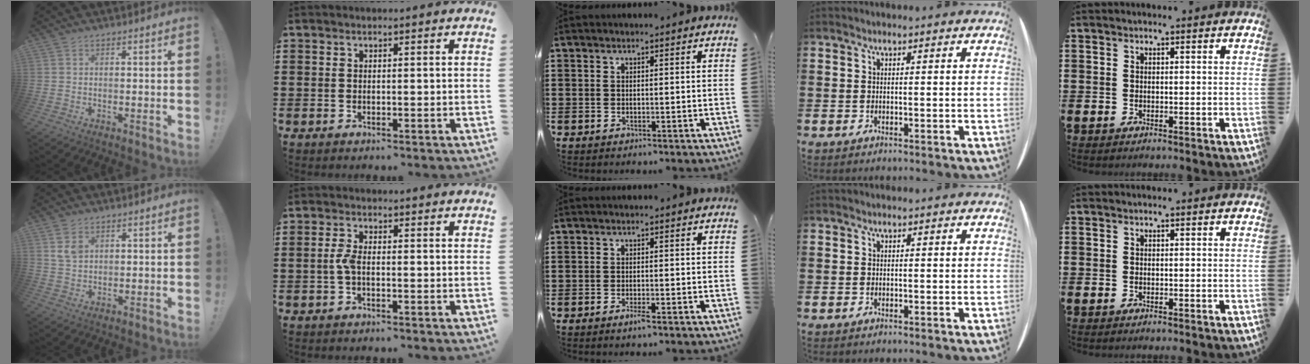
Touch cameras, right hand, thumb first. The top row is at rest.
{"thumb": {"total": 4.4, "force": [2.2, 2.9, 2.5], "torque": [-0.038, -0.006, 0.041]}, "index": {"total": 2.7, "force": [-0.6, 1.0, 2.4], "torque": [-0.062, -0.002, -0.016]}, "middle": {"total": 1.3, "force": [-0.9, 0.1, 1.0], "torque": [-0.018, -0.003, -0.015]}}